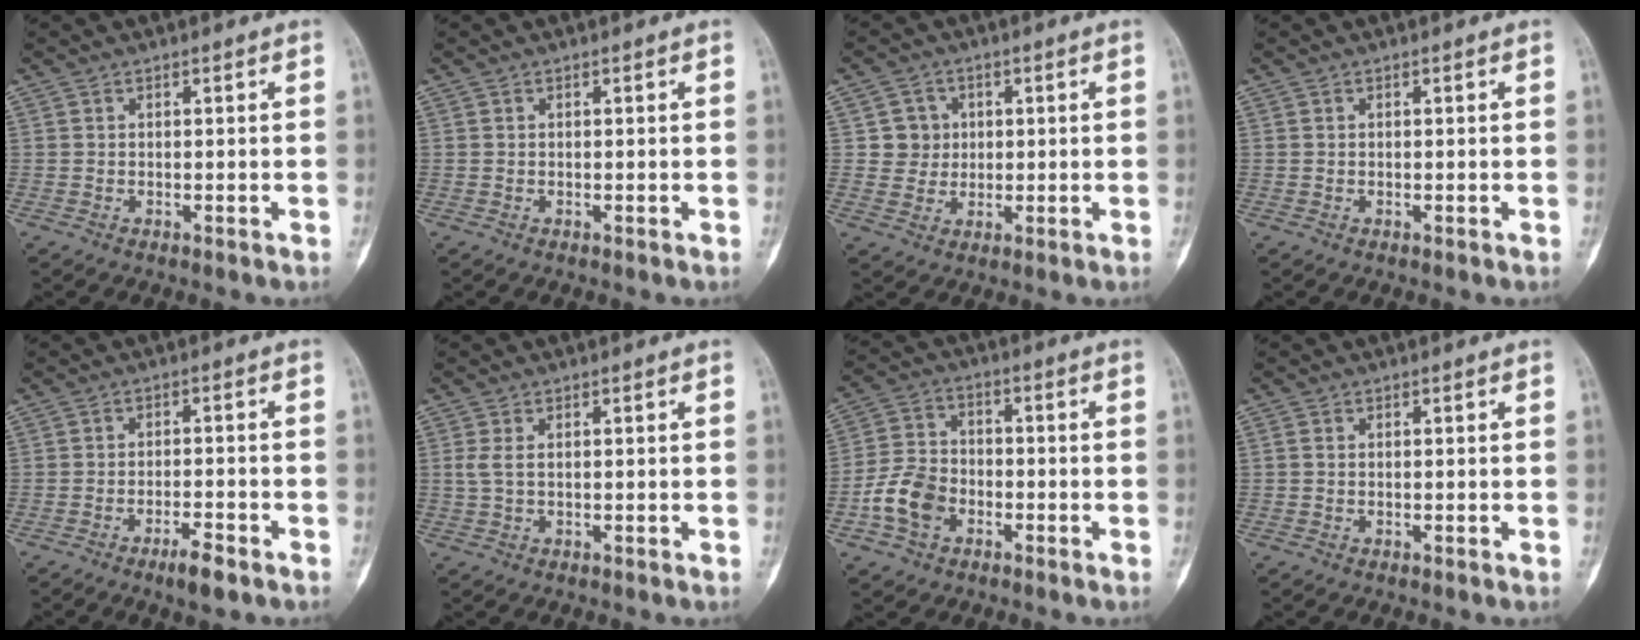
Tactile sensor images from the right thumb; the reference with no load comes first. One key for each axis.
{"total": 0.0}
{"total": 5.0, "fx": 1.0, "fy": 4.9, "fz": 0.6, "tx": 0.022, "ty": 0.003, "tz": 0.013}
{"total": 0.0}
{"total": 4.5, "fx": -3.0, "fy": 1.0, "fz": 3.2, "tx": -0.057, "ty": 0.013, "tz": -0.048}
{"total": 2.1, "fx": 0.4, "fy": 1.0, "fz": 1.8, "tx": -0.051, "ty": 0.005, "tz": 0.011}
{"total": 9.0, "fx": -3.4, "fy": 6.5, "fz": 5.2, "tx": -0.094, "ty": 0.025, "tz": -0.067}
{"total": 0.6, "fx": 0.0, "fy": 0.4, "fz": 0.4, "tx": -0.013, "ty": -0.001, "tz": 0.001}